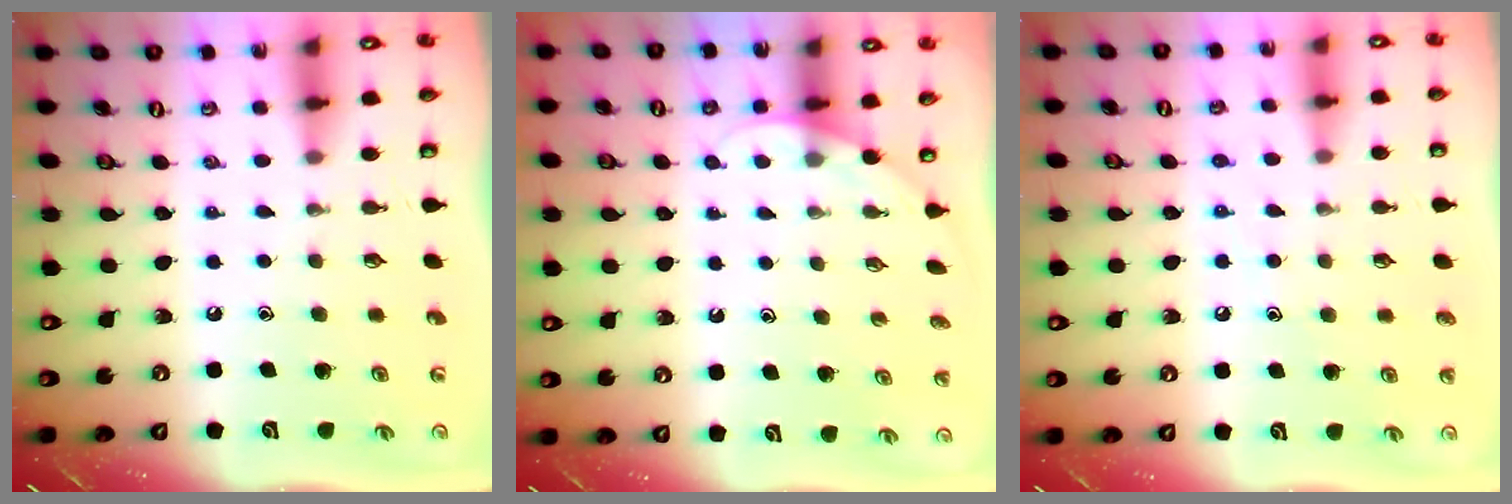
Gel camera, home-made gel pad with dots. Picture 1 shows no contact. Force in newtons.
{"total": 2.8, "press": 2.8, "slide": 0.1}
{"total": 6.9, "press": 6.9, "slide": 0.7}